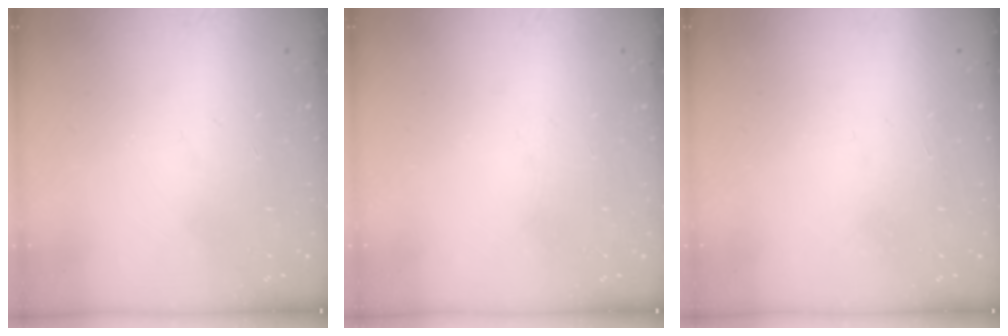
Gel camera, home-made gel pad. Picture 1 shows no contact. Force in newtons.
{"total": 0.0}
{"total": 1.7, "press": 1.7, "slide": 0.1}